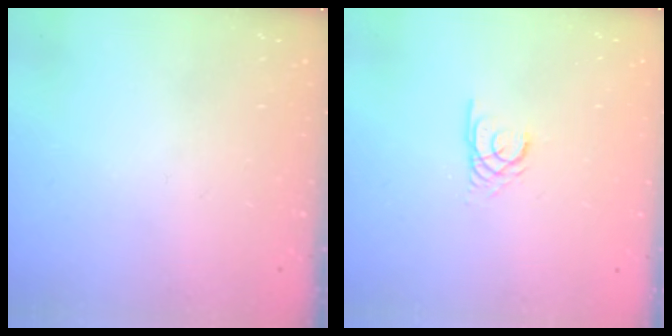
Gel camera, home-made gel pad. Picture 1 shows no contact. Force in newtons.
{"total": 2.2, "press": 2.2, "slide": 0.3}